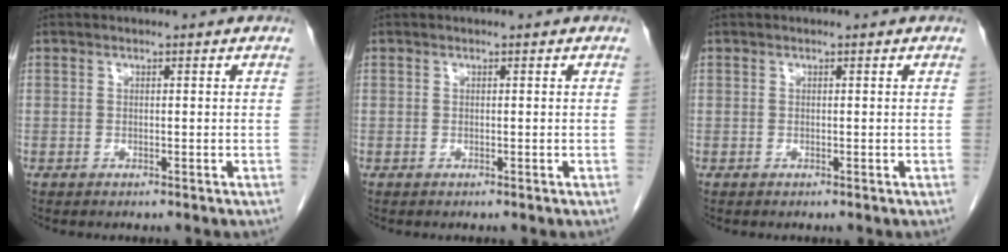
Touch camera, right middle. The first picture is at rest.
{"total": 0.0}
{"total": 0.0}